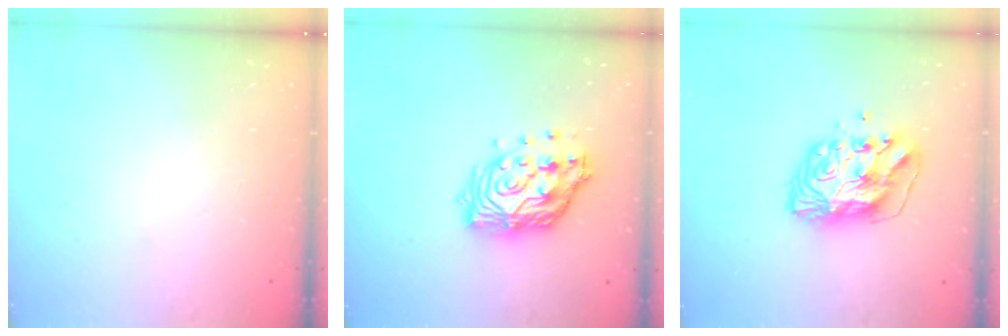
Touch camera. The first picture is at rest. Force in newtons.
{"total": 14.5, "press": 14.4, "slide": 1.2}
{"total": 11.2, "press": 11.2, "slide": 1.1}